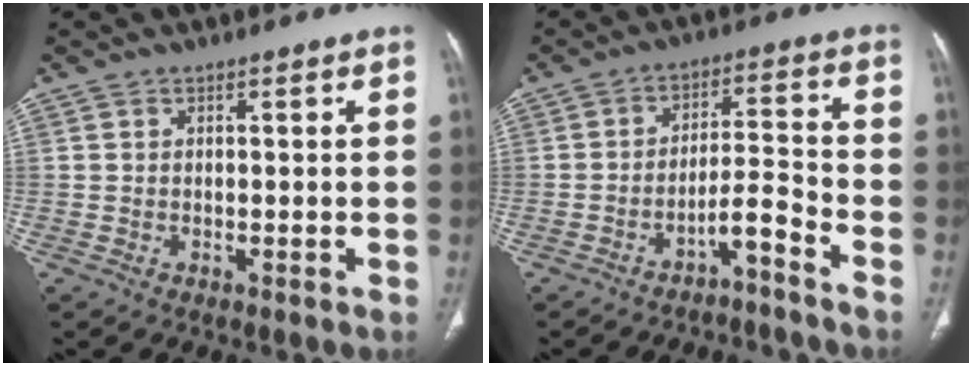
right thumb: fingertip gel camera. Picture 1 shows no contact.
{"total": 5.2, "force": [-4.2, 0.4, 3.0], "torque": [-0.054, 0.060, -0.069]}